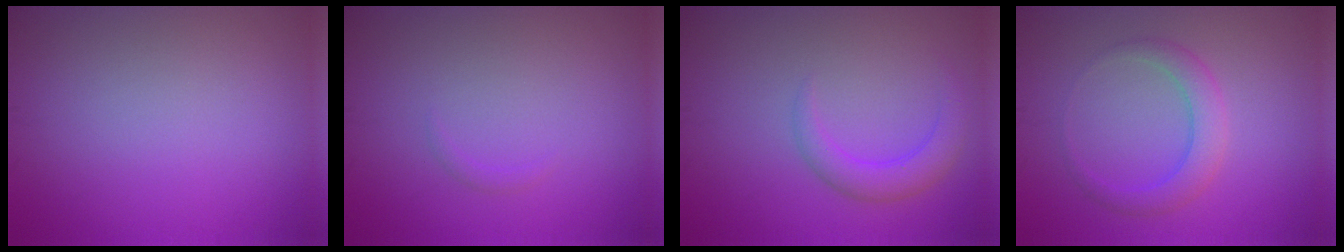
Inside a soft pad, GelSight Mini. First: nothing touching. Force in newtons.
{"total": 0.5, "press": 0.5, "slide": 0.1}
{"total": 2.7, "press": 2.7, "slide": 0.2}
{"total": 2.8, "press": 2.8, "slide": 0.1}